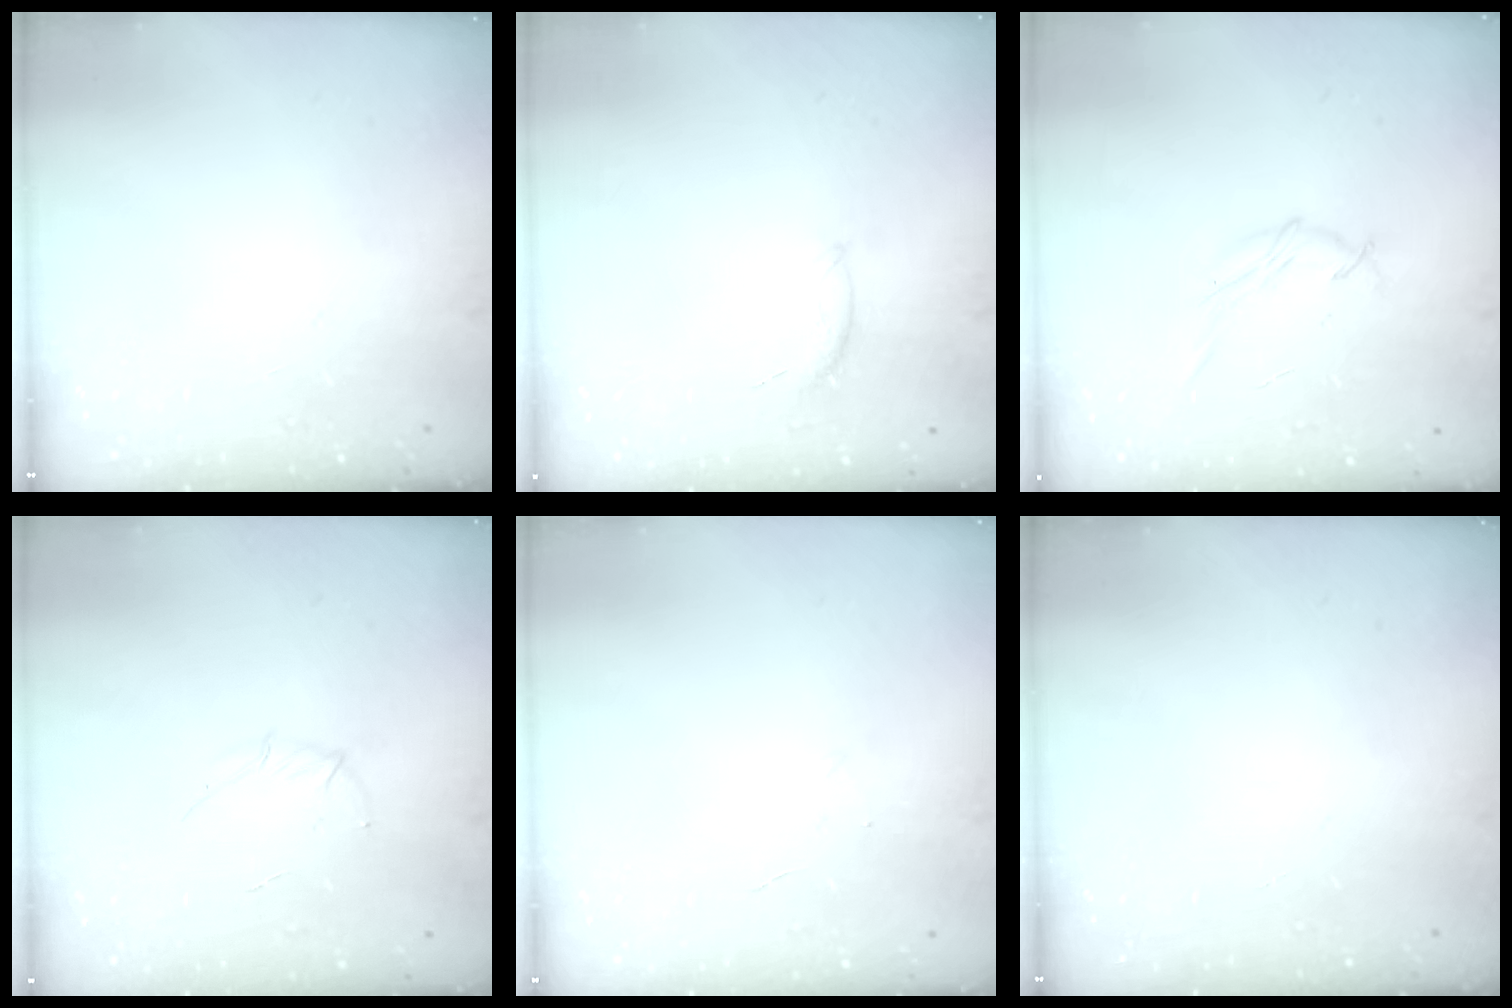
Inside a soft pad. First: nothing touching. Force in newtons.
{"total": 6.5, "press": 6.4, "slide": 1.4}
{"total": 7.4, "press": 7.2, "slide": 1.6}
{"total": 3.8, "press": 3.7, "slide": 1.0}
{"total": 2.5, "press": 2.3, "slide": 0.8}
{"total": 0.0}